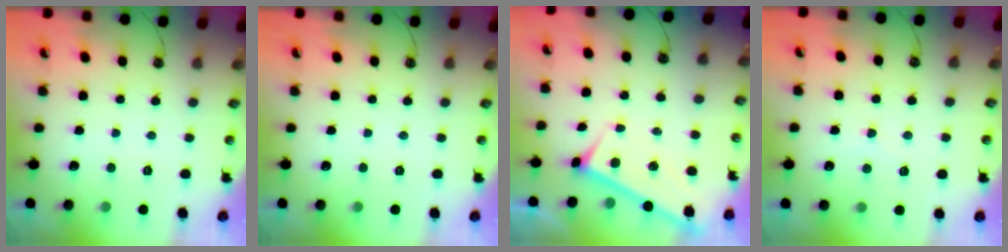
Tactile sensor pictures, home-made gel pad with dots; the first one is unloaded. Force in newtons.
{"total": 0.0}
{"total": 3.2, "press": 3.2, "slide": 0.3}
{"total": 4.7, "press": 4.7, "slide": 0.7}